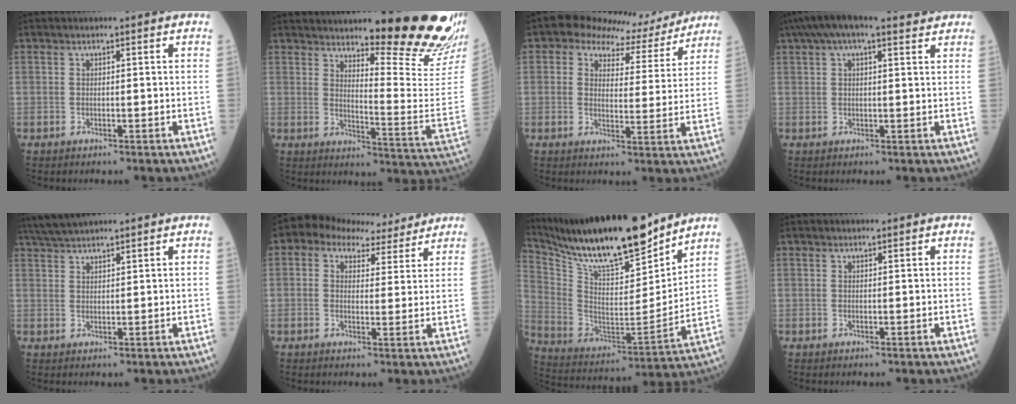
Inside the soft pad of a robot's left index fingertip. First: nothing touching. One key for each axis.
{"total": 20.4, "fx": 17.3, "fy": 1.0, "fz": 10.7, "tx": -0.141, "ty": -0.107, "tz": 0.211}
{"total": 9.1, "fx": 7.8, "fy": 4.1, "fz": 2.0, "tx": -0.028, "ty": 0.010, "tz": 0.087}
{"total": 9.8, "fx": 7.0, "fy": 3.0, "fz": 6.2, "tx": -0.112, "ty": 0.049, "tz": 0.106}
{"total": 5.6, "fx": 5.1, "fy": 0.3, "fz": 2.3, "tx": -0.050, "ty": 0.026, "tz": 0.099}
{"total": 8.1, "fx": 6.3, "fy": 4.3, "fz": 2.7, "tx": -0.042, "ty": 0.028, "tz": 0.077}
{"total": 22.1, "fx": 18.6, "fy": 3.7, "fz": 11.3, "tx": -0.216, "ty": -0.016, "tz": 0.323}
{"total": 0.0}